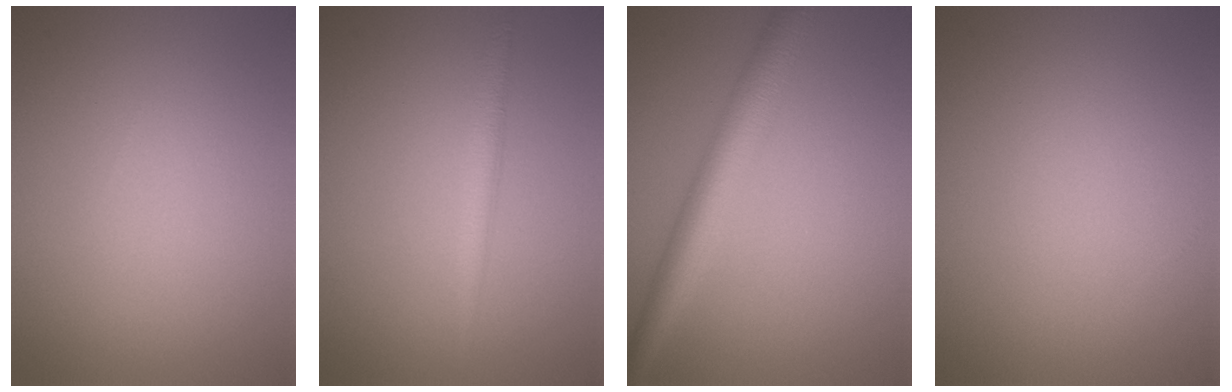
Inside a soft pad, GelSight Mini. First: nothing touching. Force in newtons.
{"total": 2.1, "press": 2.1, "slide": 0.1}
{"total": 5.0, "press": 5.0, "slide": 0.2}
{"total": 0.0}